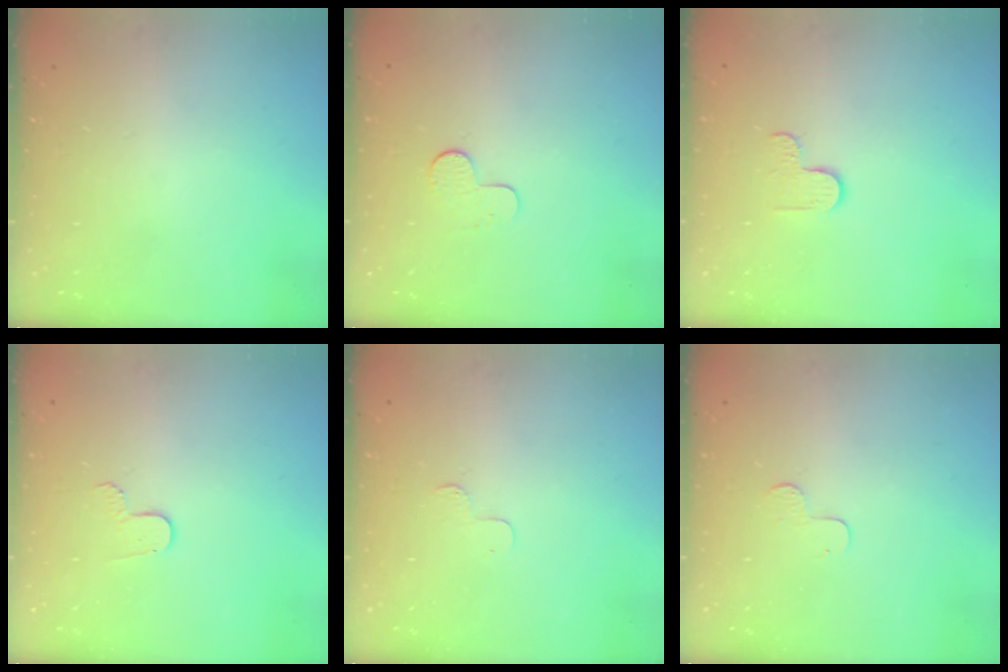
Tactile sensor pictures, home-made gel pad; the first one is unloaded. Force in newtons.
{"total": 5.0, "press": 5.0, "slide": 0.5}
{"total": 2.9, "press": 2.9, "slide": 0.3}
{"total": 4.9, "press": 4.8, "slide": 0.4}
{"total": 3.6, "press": 3.6, "slide": 0.4}
{"total": 3.9, "press": 3.9, "slide": 0.4}